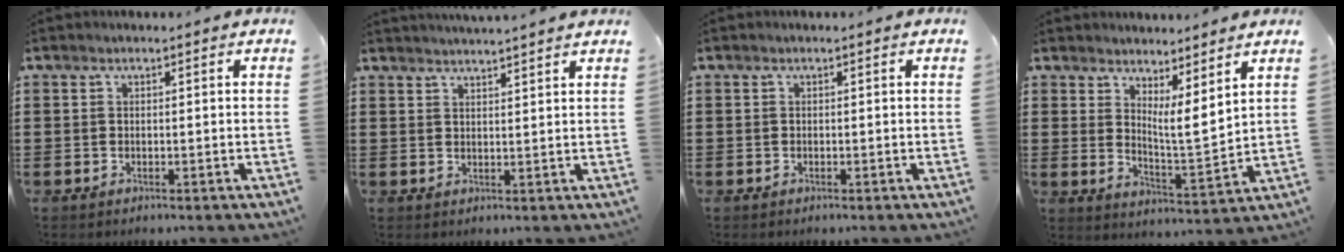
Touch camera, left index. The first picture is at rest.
{"total": 2.5, "force": [2.4, -0.6, 0.1], "torque": [-0.008, -0.011, 0.045]}
{"total": 0.0}
{"total": 5.3, "force": [4.3, 0.7, 3.0], "torque": [-0.056, -0.035, 0.073]}